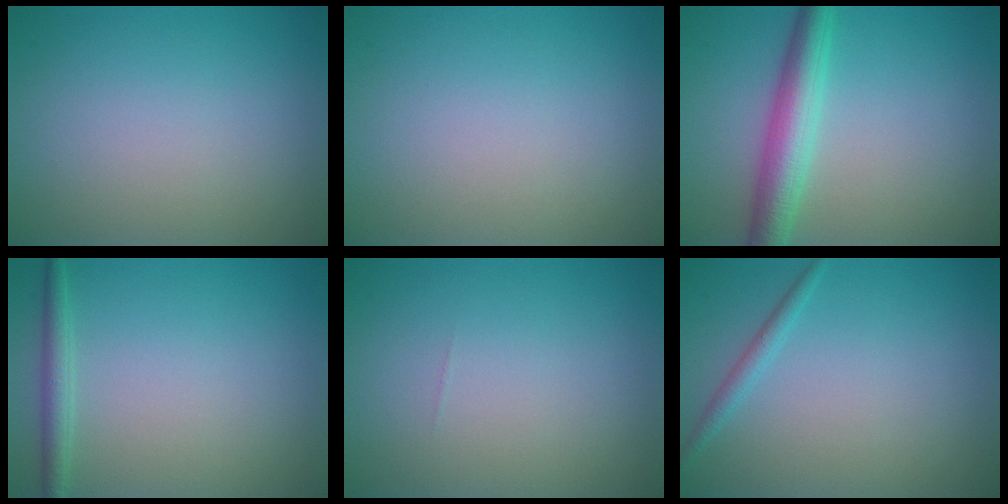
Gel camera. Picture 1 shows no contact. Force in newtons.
{"total": 0.0}
{"total": 4.7, "press": 4.7, "slide": 0.0}
{"total": 1.9, "press": 1.9, "slide": 0.1}
{"total": 0.0}
{"total": 1.3, "press": 1.3, "slide": 0.0}